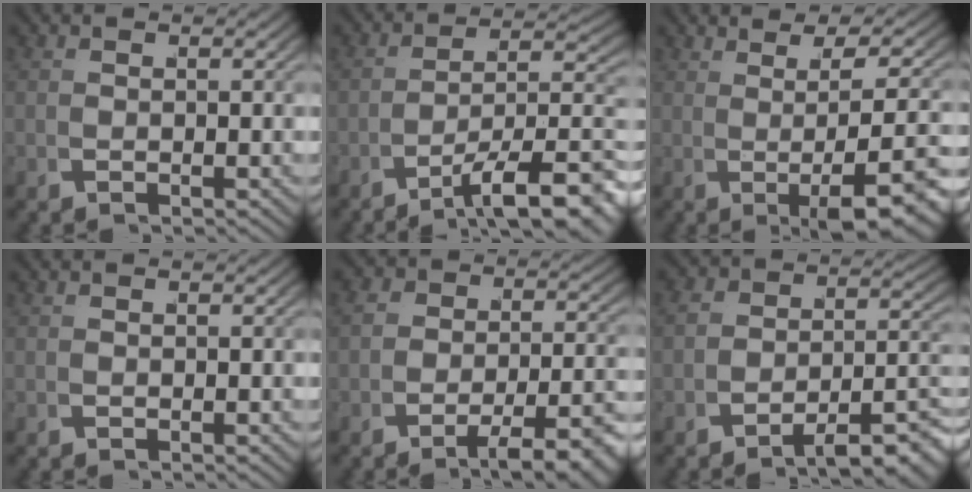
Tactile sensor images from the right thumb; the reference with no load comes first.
{"total": 9.9, "force": [-3.6, 5.4, 7.5], "torque": [-0.118, -0.037, -0.036]}
{"total": 6.9, "force": [0.3, 2.2, 6.5], "torque": [-0.094, -0.002, 0.013]}
{"total": 0.0}
{"total": 5.2, "force": [-2.6, 2.6, 3.6], "torque": [-0.039, -0.015, -0.037]}
{"total": 5.8, "force": [-3.5, 2.5, 4.0], "torque": [-0.039, -0.011, -0.048]}